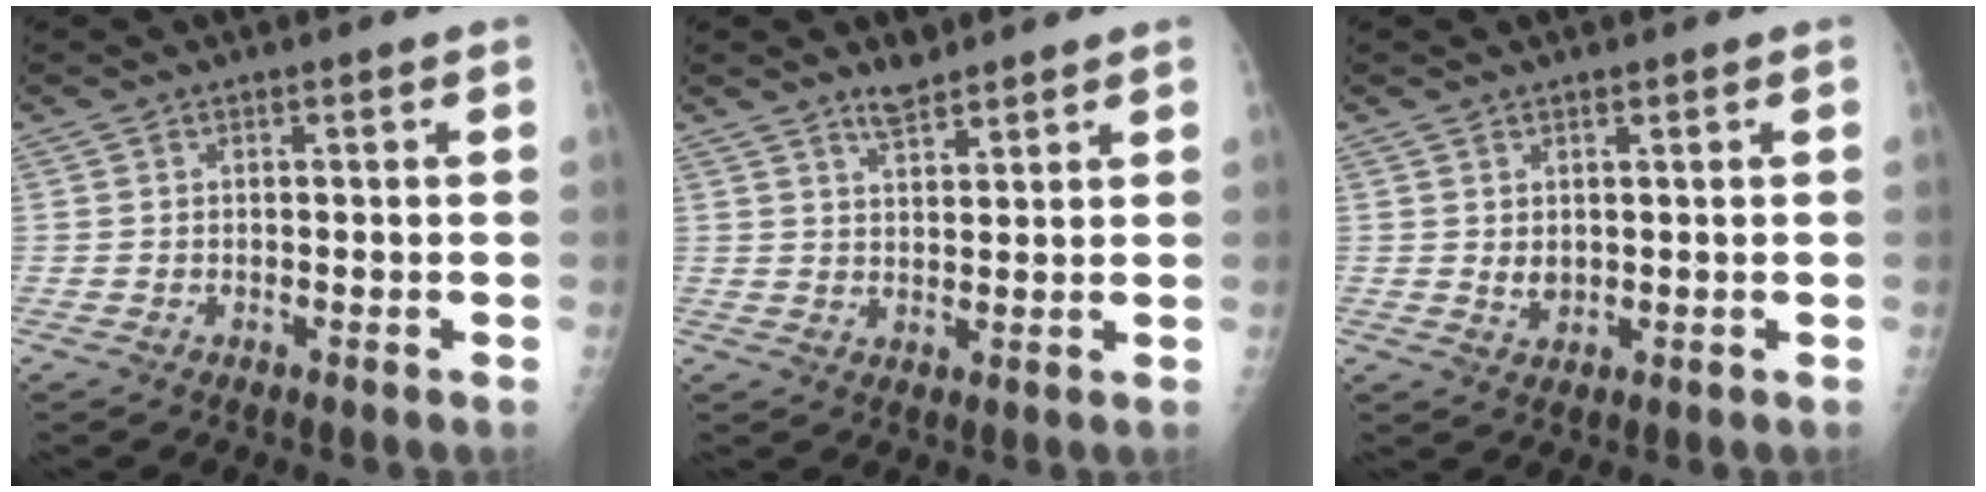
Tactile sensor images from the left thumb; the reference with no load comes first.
{"total": 3.9, "force": [3.3, 1.3, 1.7], "torque": [-0.021, -0.025, 0.058]}
{"total": 2.5, "force": [1.1, 1.6, 1.6], "torque": [-0.020, -0.011, 0.025]}